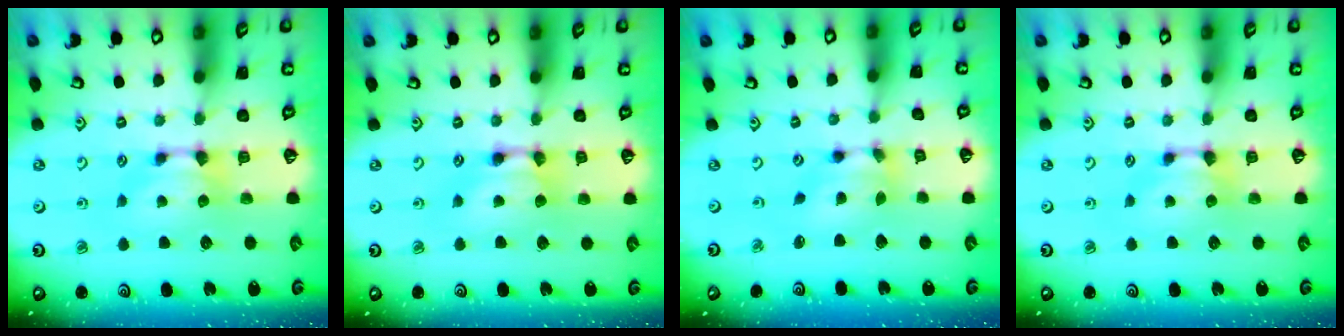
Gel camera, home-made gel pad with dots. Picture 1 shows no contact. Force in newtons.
{"total": 2.0, "press": 2.0, "slide": 0.1}
{"total": 5.0, "press": 4.6, "slide": 1.9}
{"total": 0.0}